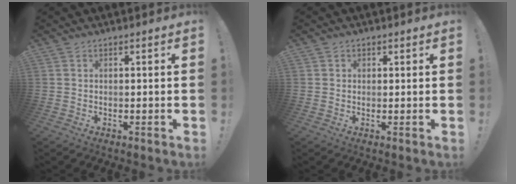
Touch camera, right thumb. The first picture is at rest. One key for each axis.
{"total": 1.1, "fx": 0.5, "fy": 0.9, "fz": 0.1, "tx": 0.005, "ty": -0.002, "tz": 0.008}